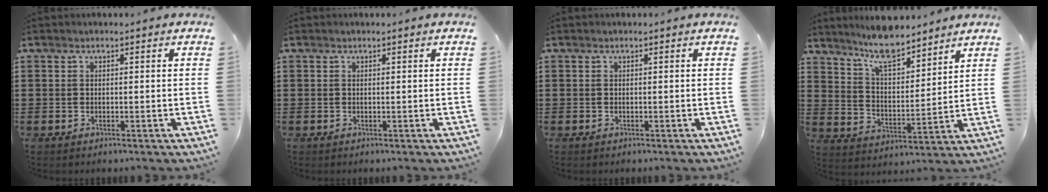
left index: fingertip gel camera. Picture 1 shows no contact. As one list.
[{"total": 0.0}, {"total": 0.0}, {"total": 8.4, "force": [7.5, 1.6, 3.5], "torque": [-0.085, -0.029, 0.138]}]